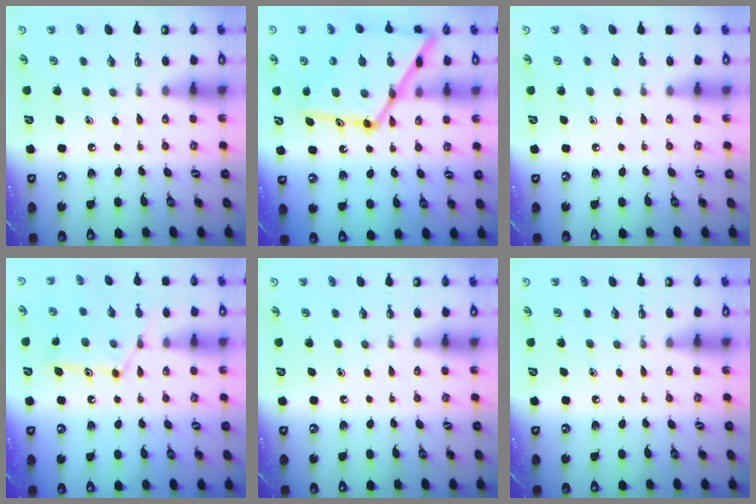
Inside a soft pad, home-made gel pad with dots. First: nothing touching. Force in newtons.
{"total": 22.6, "press": 22.5, "slide": 1.8}
{"total": 0.0}
{"total": 12.2, "press": 12.2, "slide": 0.9}
{"total": 0.0}
{"total": 0.0}